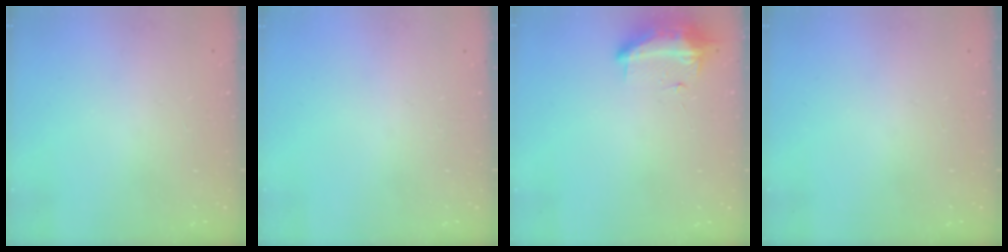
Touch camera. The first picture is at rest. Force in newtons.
{"total": 0.0}
{"total": 18.3, "press": 11.7, "slide": 14.2}
{"total": 0.0}